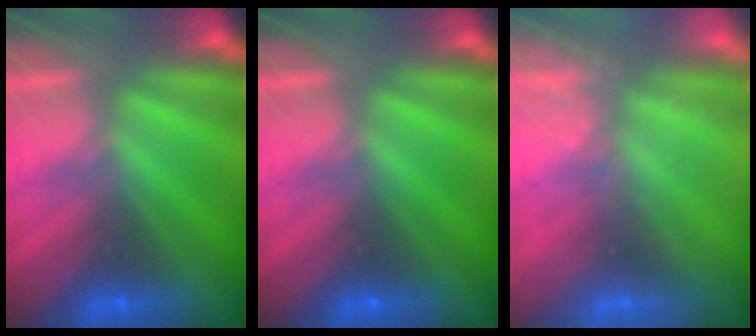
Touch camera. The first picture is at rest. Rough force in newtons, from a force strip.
{"total": 0.0}
{"total": 2.6}